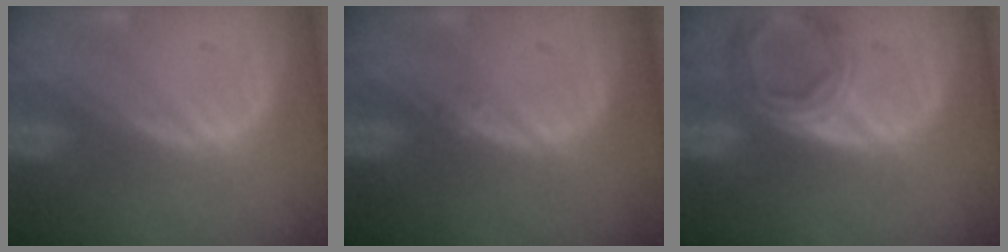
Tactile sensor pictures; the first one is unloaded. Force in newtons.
{"total": 0.6, "press": 0.5, "slide": 0.3}
{"total": 6.2, "press": 5.7, "slide": 2.5}